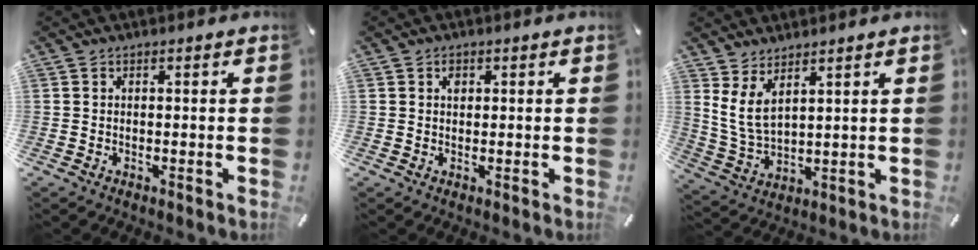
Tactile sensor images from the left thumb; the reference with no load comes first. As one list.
[{"total": 1.4, "force": [0.4, 1.1, 0.7], "torque": [-0.008, 0.000, 0.006]}, {"total": 6.8, "force": [3.9, 3.2, 4.5], "torque": [-0.120, -0.019, 0.070]}]